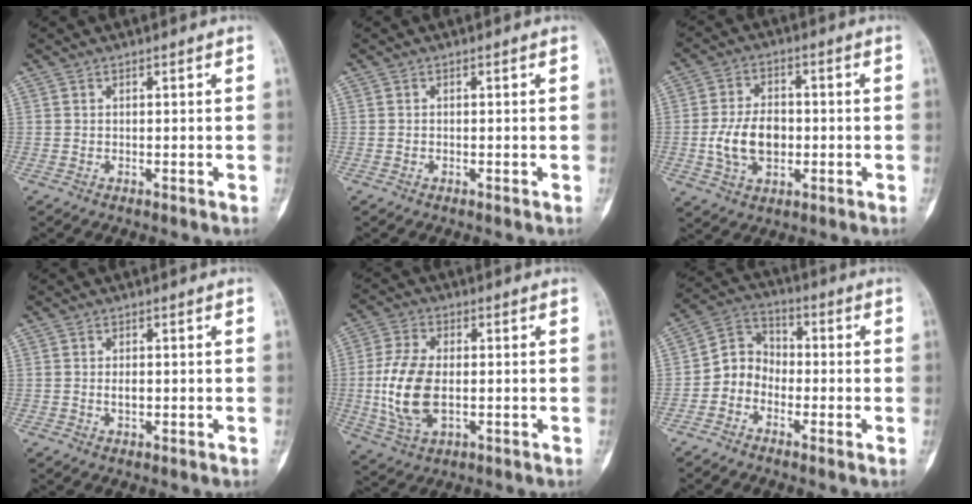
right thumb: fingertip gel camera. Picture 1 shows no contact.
{"total": 0.0}
{"total": 9.9, "force": [-1.3, 6.5, 7.3], "torque": [-0.122, 0.011, -0.023]}
{"total": 1.6, "force": [-0.1, 1.0, 1.3], "torque": [-0.014, 0.001, -0.002]}
{"total": 12.1, "force": [-1.0, 6.8, 10.0], "torque": [-0.208, -0.002, -0.015]}
{"total": 6.7, "force": [-2.2, 5.7, 2.8], "torque": [-0.021, 0.036, -0.060]}